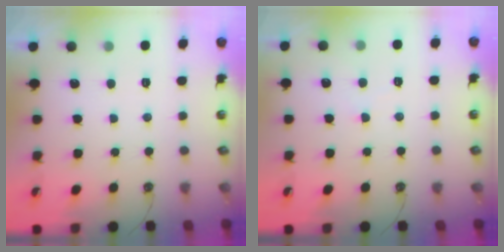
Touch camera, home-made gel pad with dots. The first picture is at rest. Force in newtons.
{"total": 0.5, "press": 0.5, "slide": 0.2}